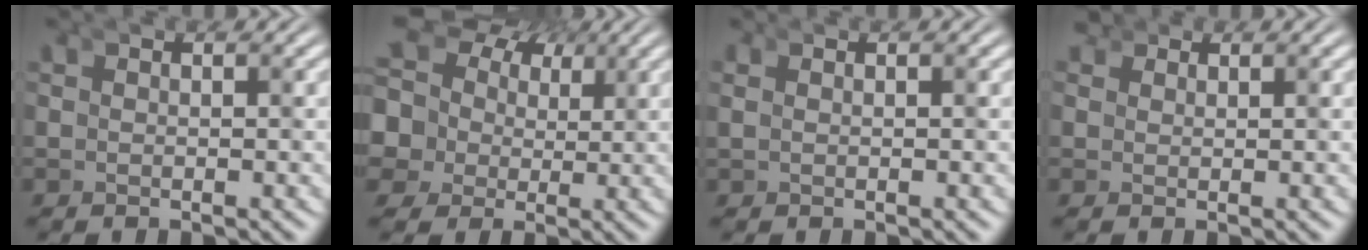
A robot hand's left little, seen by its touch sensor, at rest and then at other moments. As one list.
[{"total": 12.2, "force": [1.8, 11.1, 4.9], "torque": [-0.176, -0.041, 0.023]}, {"total": 0.0}, {"total": 1.9, "force": [0.5, -1.1, -1.5], "torque": [0.011, -0.008, 0.019]}]